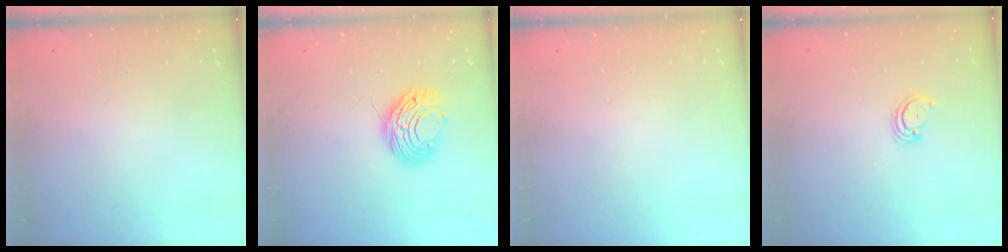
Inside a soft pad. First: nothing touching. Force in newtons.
{"total": 8.8, "press": 8.8, "slide": 0.3}
{"total": 0.0}
{"total": 2.9, "press": 2.9, "slide": 0.2}